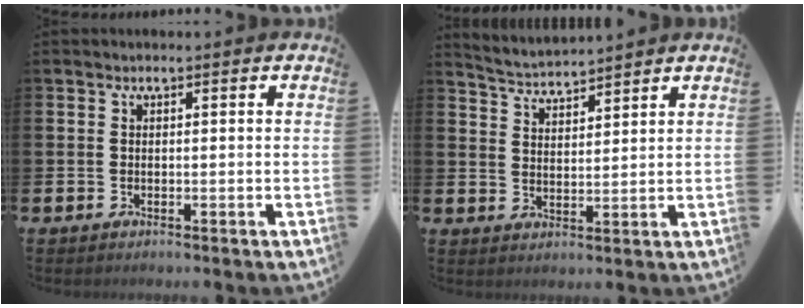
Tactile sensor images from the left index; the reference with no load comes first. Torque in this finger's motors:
{"motor_torque": [-0.50, -0.61, -0.48, -0.02]}